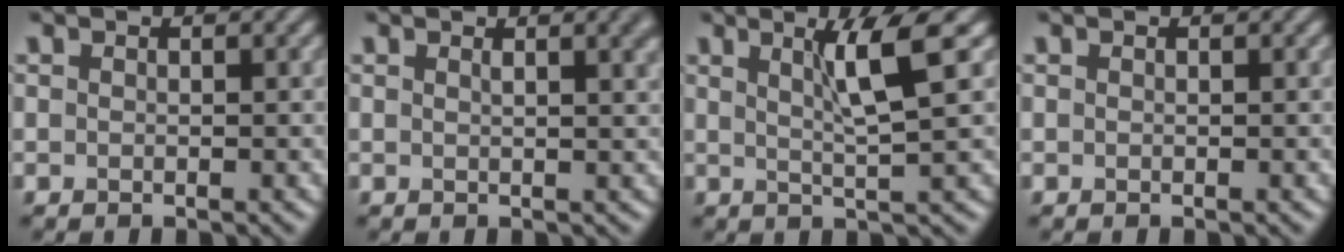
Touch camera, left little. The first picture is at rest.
{"total": 3.5, "force": [1.6, 1.4, 2.8], "torque": [-0.012, 0.009, 0.012]}
{"total": 4.4, "force": [1.6, 0.4, 4.0], "torque": [-0.063, -0.002, 0.030]}
{"total": 0.0}